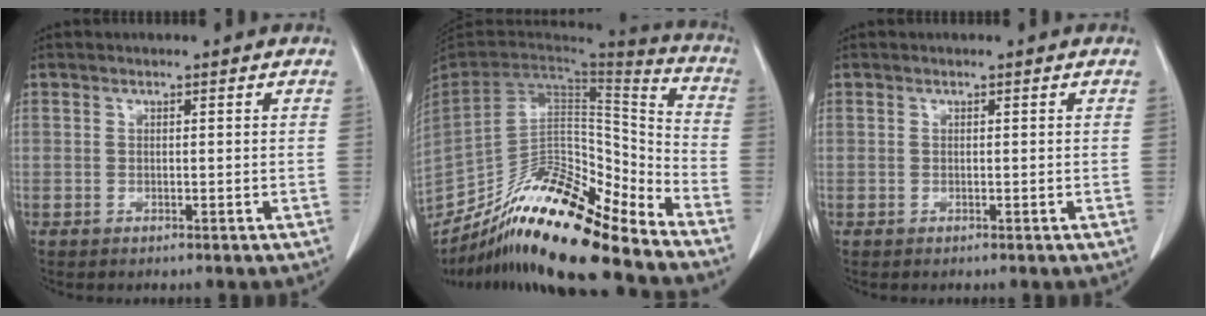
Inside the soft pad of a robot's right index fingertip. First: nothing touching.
{"total": 21.9, "force": [-16.9, 3.4, 13.5], "torque": [-0.252, -0.008, -0.305]}
{"total": 0.0}